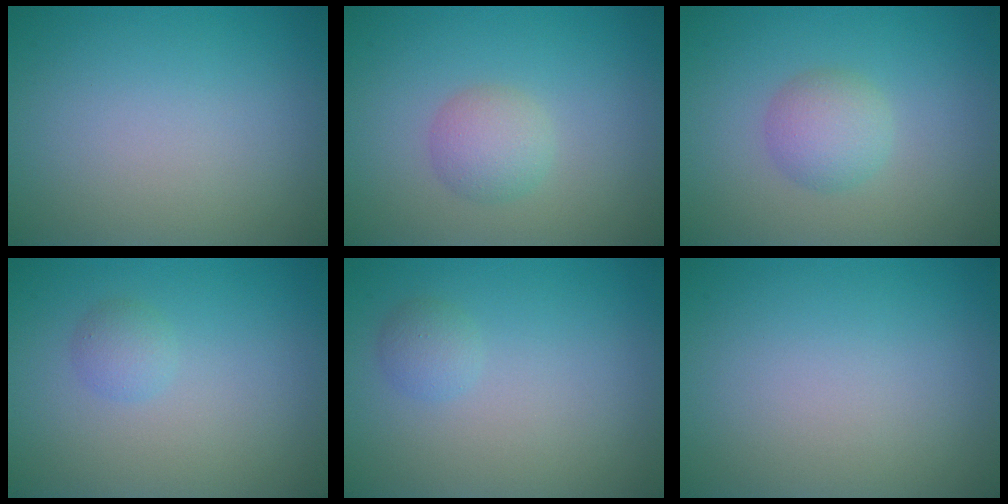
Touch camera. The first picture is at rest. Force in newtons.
{"total": 2.3, "press": 2.3, "slide": 0.1}
{"total": 2.7, "press": 2.7, "slide": 0.1}
{"total": 1.3, "press": 1.3, "slide": 0.1}
{"total": 1.2, "press": 1.2, "slide": 0.1}
{"total": 0.0}